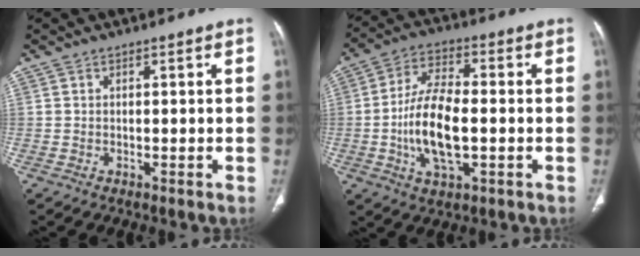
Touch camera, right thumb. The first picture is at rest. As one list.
[{"total": 13.3, "force": [-2.0, 5.7, 11.8], "torque": [-0.233, 0.009, -0.038]}]